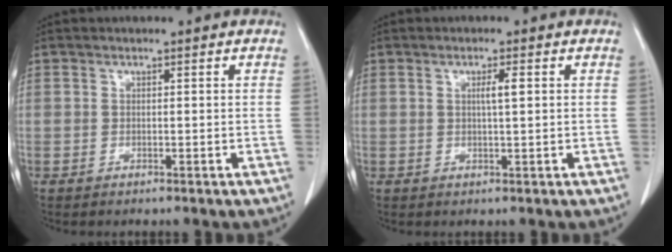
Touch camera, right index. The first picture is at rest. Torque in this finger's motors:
{"motor_torque": [0.24, 0.18, 0.03, 0.04]}